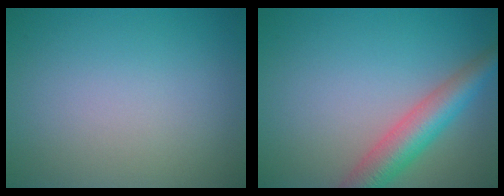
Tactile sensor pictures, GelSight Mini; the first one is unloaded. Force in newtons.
{"total": 5.4, "press": 5.4, "slide": 0.1}